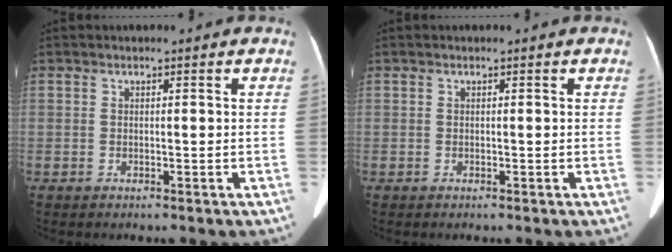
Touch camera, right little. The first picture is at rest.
{"total": 0.0}